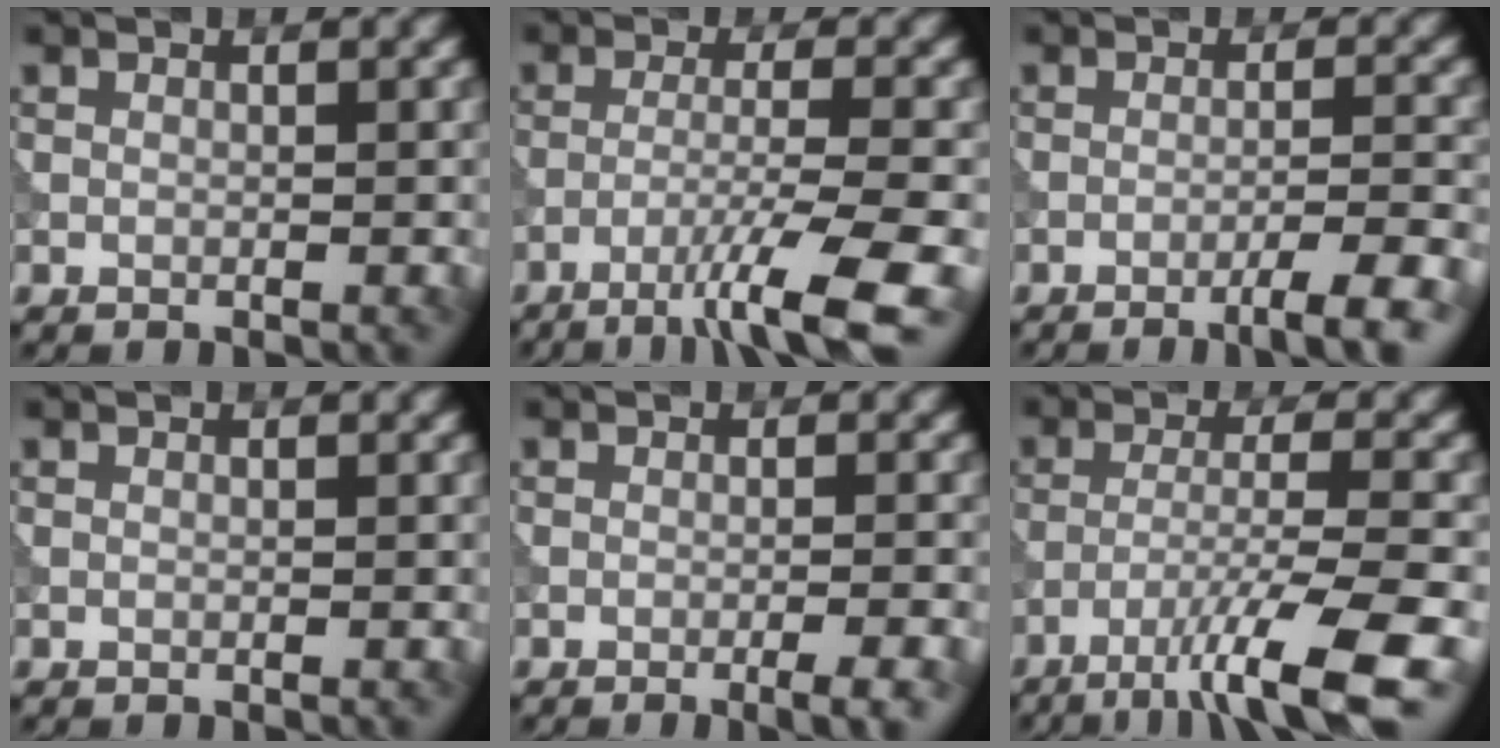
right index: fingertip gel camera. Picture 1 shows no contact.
{"total": 7.0, "force": [-4.7, 0.7, 5.2], "torque": [-0.086, 0.003, -0.076]}
{"total": 4.0, "force": [-2.5, 0.4, 3.0], "torque": [-0.052, 0.004, -0.038]}
{"total": 0.0}
{"total": 4.1, "force": [-2.4, 1.4, 3.0], "torque": [-0.029, 0.007, -0.023]}
{"total": 8.3, "force": [-5.5, 1.1, 6.1], "torque": [-0.101, 0.003, -0.091]}